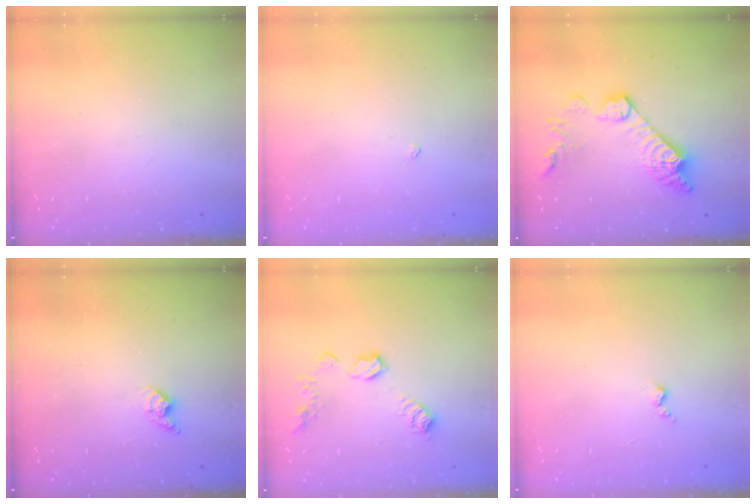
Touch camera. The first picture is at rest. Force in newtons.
{"total": 1.7, "press": 1.7, "slide": 0.3}
{"total": 15.3, "press": 15.2, "slide": 1.1}
{"total": 6.2, "press": 6.1, "slide": 1.0}
{"total": 10.0, "press": 10.0, "slide": 0.3}
{"total": 2.4, "press": 2.4, "slide": 0.5}